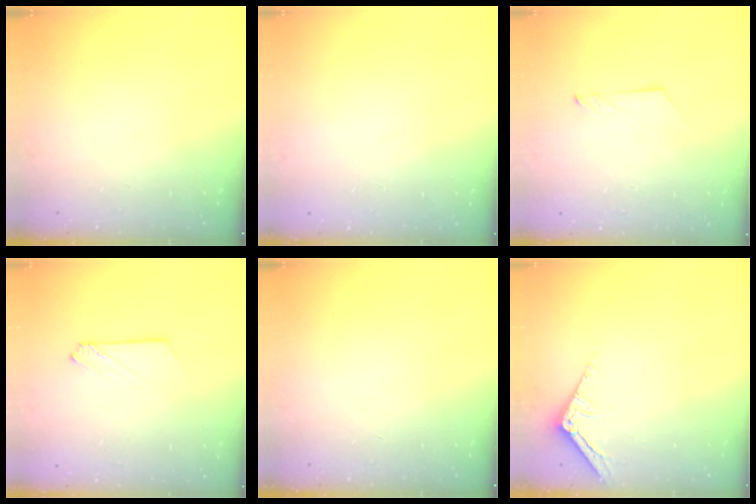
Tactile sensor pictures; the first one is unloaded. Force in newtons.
{"total": 0.0}
{"total": 1.2, "press": 1.2, "slide": 0.1}
{"total": 3.0, "press": 3.0, "slide": 0.4}
{"total": 0.0}
{"total": 3.2, "press": 3.2, "slide": 0.3}